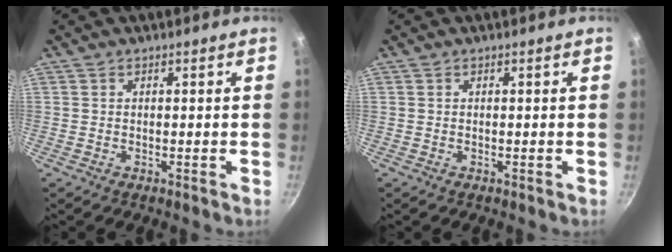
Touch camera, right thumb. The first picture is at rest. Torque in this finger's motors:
{"motor_torque": [-0.35, 0.08, -0.05, 0.43, -0.03]}